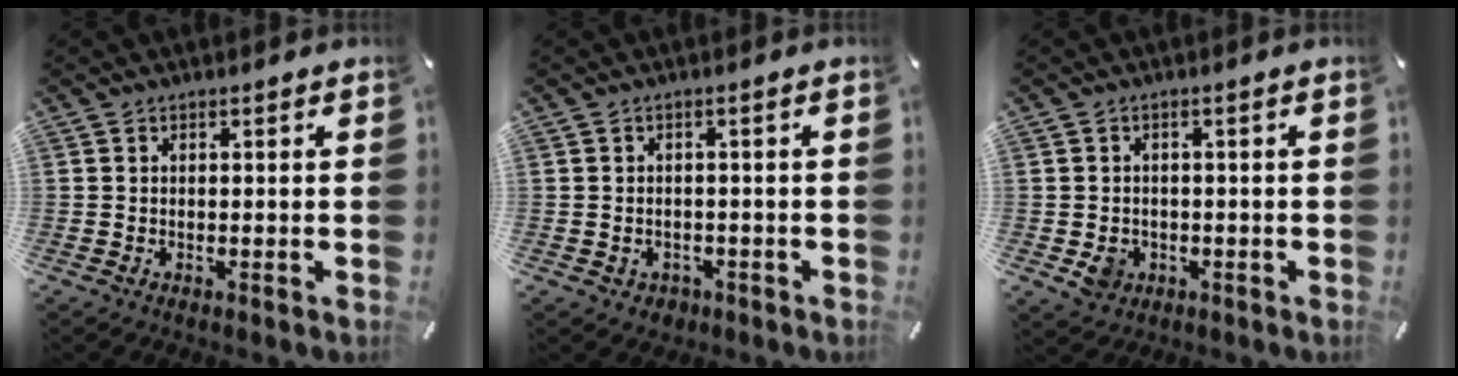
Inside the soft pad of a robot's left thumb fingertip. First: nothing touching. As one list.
[{"total": 2.2, "force": [-0.8, 1.9, 0.8], "torque": [-0.015, 0.004, -0.017]}, {"total": 4.0, "force": [-1.1, 3.4, 1.8], "torque": [-0.034, -0.003, -0.022]}]